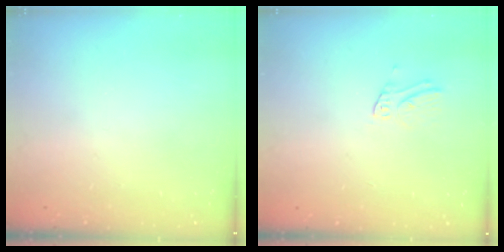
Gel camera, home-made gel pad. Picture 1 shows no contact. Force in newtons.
{"total": 6.1, "press": 6.1, "slide": 0.5}